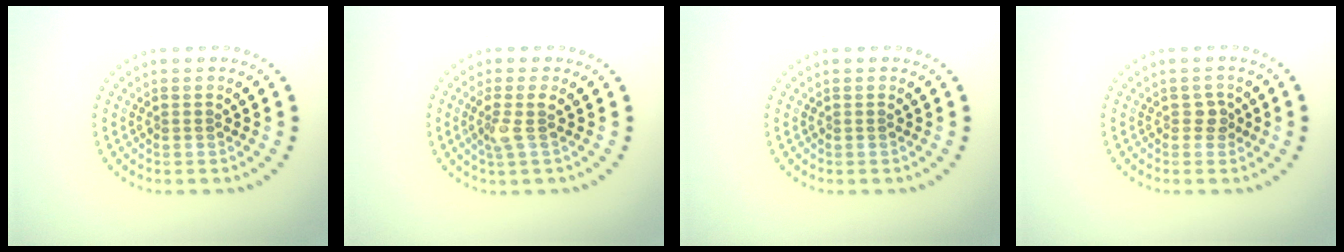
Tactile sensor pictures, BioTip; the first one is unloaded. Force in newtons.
{"total": 1.9, "press": 1.5, "slide": 1.1}
{"total": 0.0}
{"total": 1.2, "press": 1.0, "slide": 0.6}